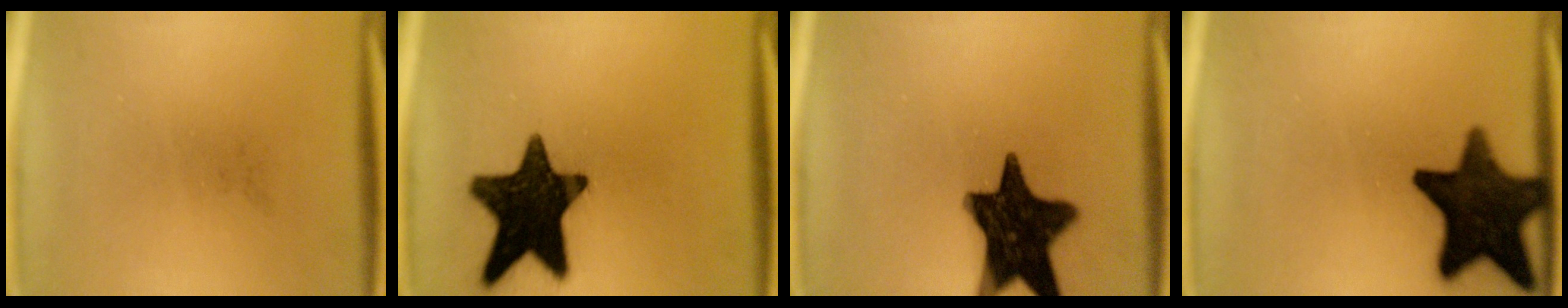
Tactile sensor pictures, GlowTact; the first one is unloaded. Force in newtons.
{"total": 17.4}
{"total": 16.4}
{"total": 15.7}